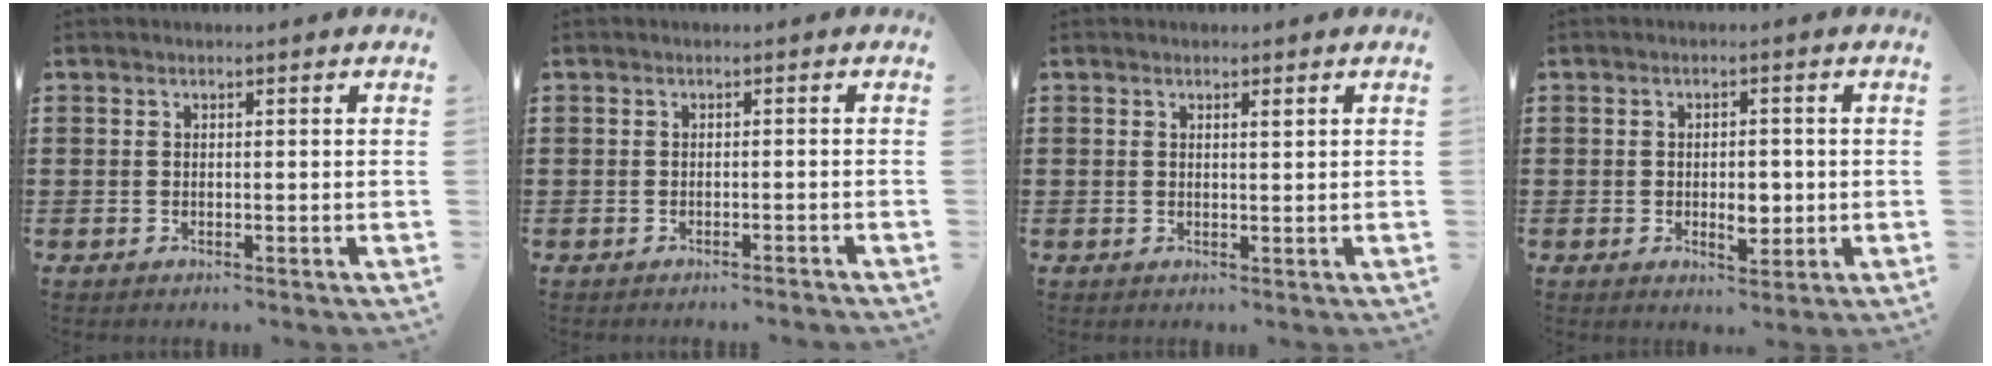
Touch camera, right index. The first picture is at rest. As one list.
[{"total": 0.9, "force": [-0.9, -0.1, 0.1], "torque": [-0.005, 0.000, -0.018]}, {"total": 0.9, "force": [0.4, 0.2, 0.8], "torque": [-0.015, 0.002, 0.007]}, {"total": 4.0, "force": [-0.6, 2.1, 3.3], "torque": [-0.053, 0.003, -0.013]}]